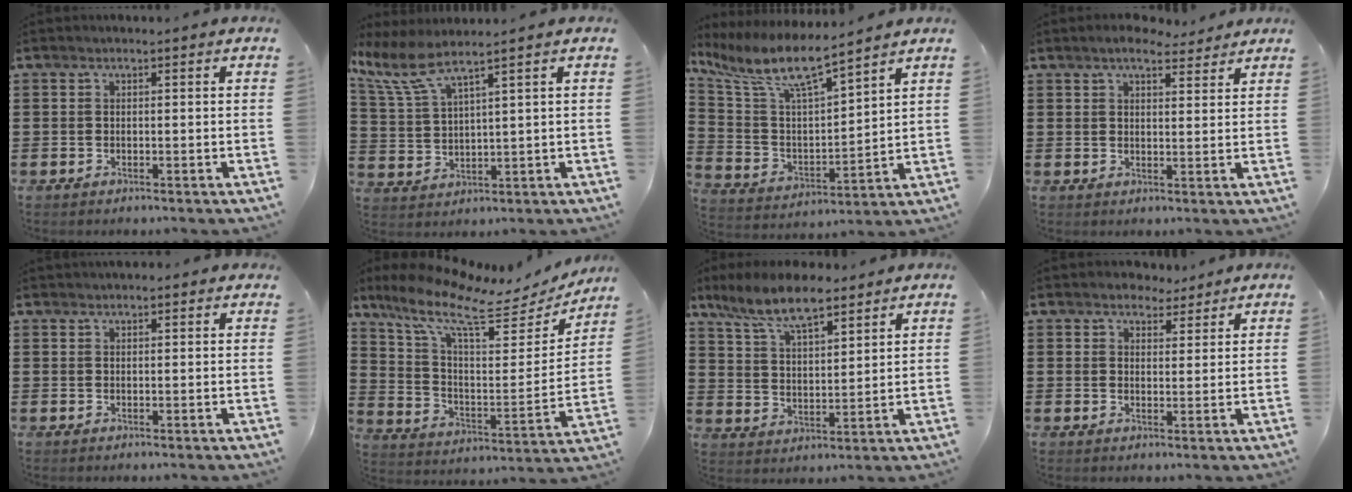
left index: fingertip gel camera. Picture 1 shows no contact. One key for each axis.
{"total": 6.0, "fx": 4.3, "fy": 0.8, "fz": 4.1, "tx": -0.113, "ty": -0.023, "tz": 0.070}
{"total": 9.4, "fx": 7.3, "fy": 1.3, "fz": 5.9, "tx": -0.141, "ty": -0.038, "tz": 0.121}
{"total": 4.7, "fx": 4.0, "fy": 1.2, "fz": 2.1, "tx": -0.040, "ty": -0.006, "tz": 0.073}
{"total": 1.7, "fx": 1.6, "fy": 0.4, "fz": 0.4, "tx": -0.011, "ty": 0.003, "tz": 0.030}
{"total": 11.0, "fx": 8.1, "fy": 2.8, "fz": 6.9, "tx": -0.158, "ty": -0.050, "tz": 0.135}
{"total": 8.9, "fx": 7.2, "fy": 2.3, "fz": 4.7, "tx": -0.114, "ty": -0.015, "tz": 0.131}
{"total": 3.5, "fx": 3.2, "fy": 1.5, "fz": 0.3, "tx": -0.015, "ty": 0.001, "tz": 0.061}